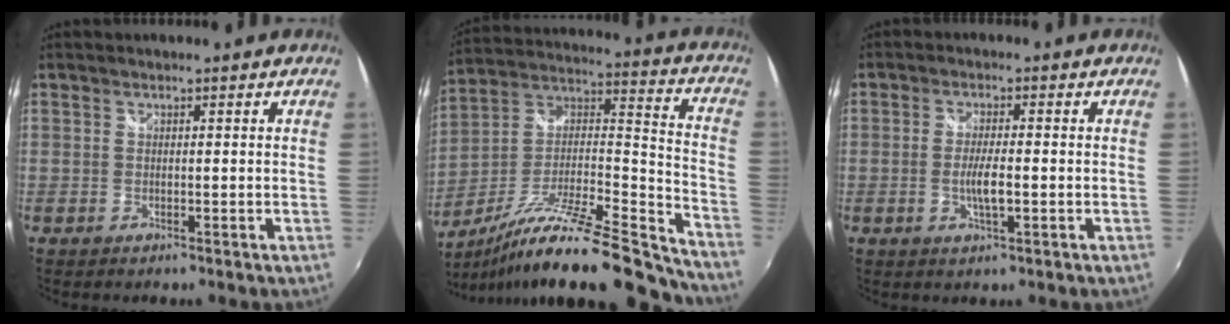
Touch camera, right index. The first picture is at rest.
{"total": 27.9, "force": [-21.8, 4.3, 17.0], "torque": [-0.248, -0.025, -0.342]}
{"total": 4.2, "force": [-1.0, 0.8, 4.0], "torque": [-0.077, -0.005, -0.018]}